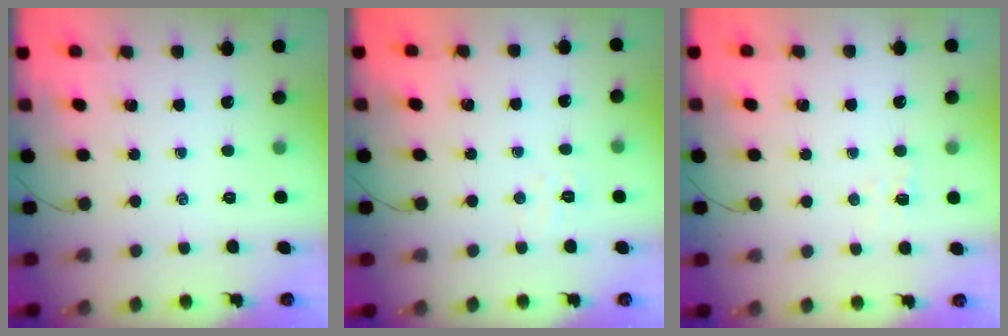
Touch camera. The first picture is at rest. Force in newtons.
{"total": 3.0, "press": 3.0, "slide": 0.8}
{"total": 3.0, "press": 2.9, "slide": 0.9}